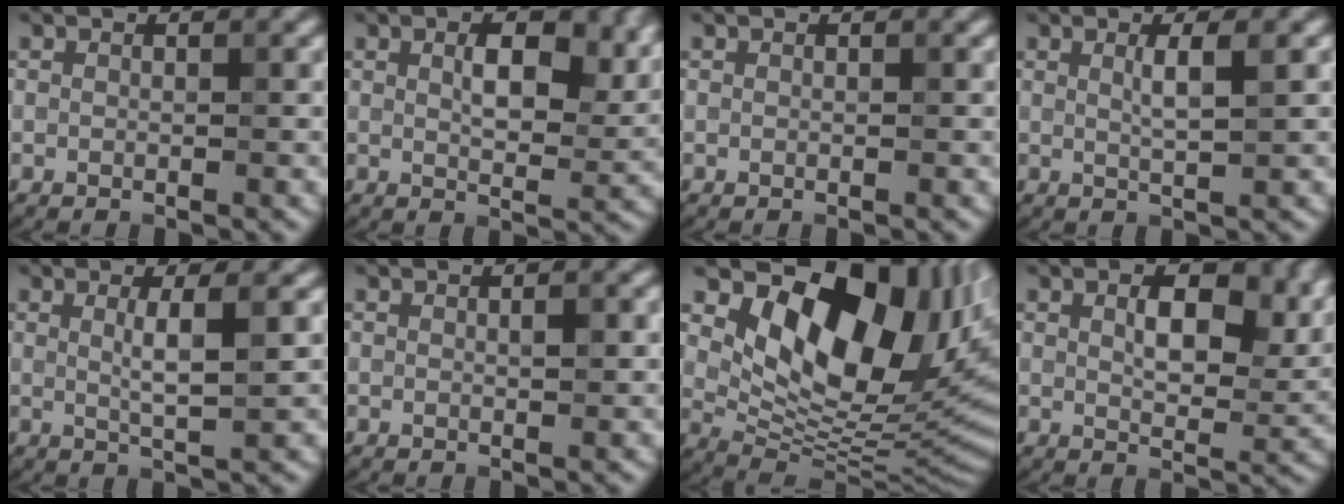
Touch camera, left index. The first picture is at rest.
{"total": 6.5, "force": [2.3, 3.0, 5.3], "torque": [-0.078, 0.000, 0.039]}
{"total": 0.0}
{"total": 2.3, "force": [0.7, 0.5, 2.2], "torque": [-0.034, 0.001, 0.007]}
{"total": 3.2, "force": [0.6, 0.7, 3.1], "torque": [-0.047, -0.003, 0.008]}
{"total": 0.9, "force": [0.2, 0.3, 0.9], "torque": [-0.013, 0.000, 0.004]}
{"total": 14.3, "force": [5.2, 8.1, 10.6], "torque": [-0.134, -0.003, 0.098]}
{"total": 8.4, "force": [2.7, 4.2, 6.8], "torque": [-0.100, -0.002, 0.046]}